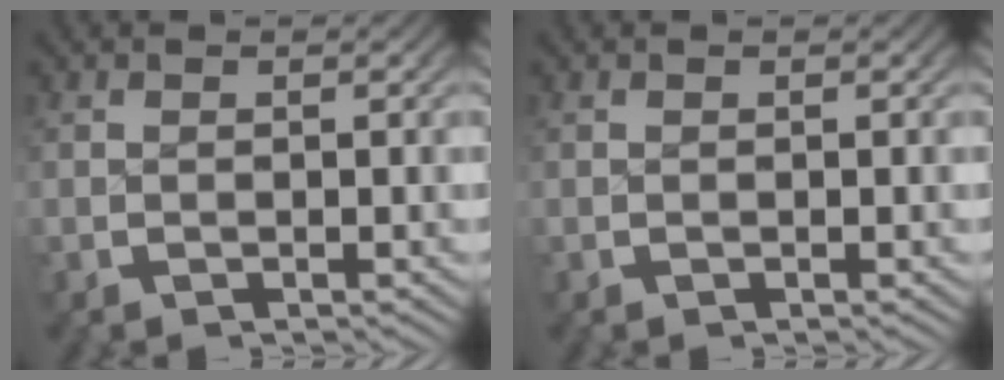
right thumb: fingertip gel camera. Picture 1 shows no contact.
{"total": 0.0}